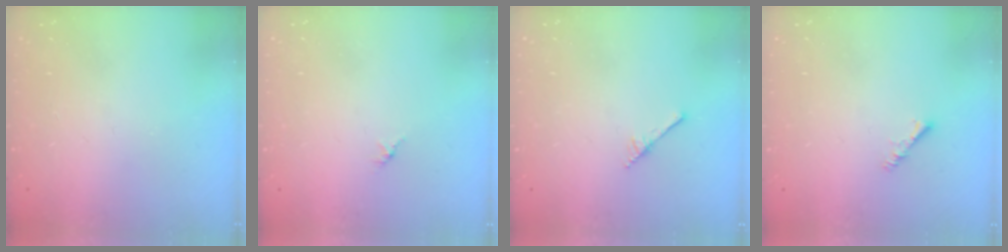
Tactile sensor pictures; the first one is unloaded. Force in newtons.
{"total": 1.4, "press": 1.4, "slide": 0.4}
{"total": 2.9, "press": 2.9, "slide": 0.2}
{"total": 1.9, "press": 1.9, "slide": 0.4}